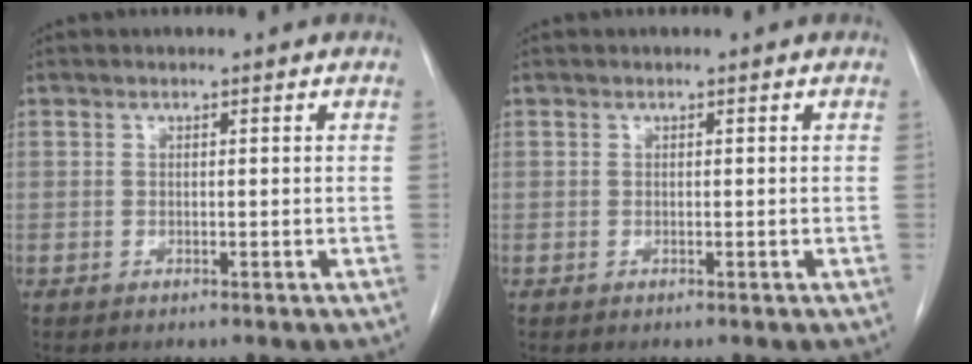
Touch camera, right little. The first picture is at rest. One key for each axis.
{"total": 0.0}